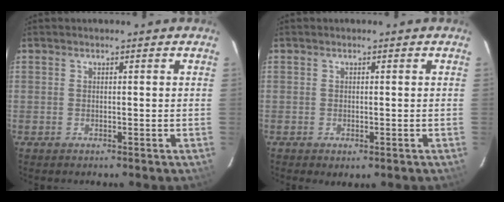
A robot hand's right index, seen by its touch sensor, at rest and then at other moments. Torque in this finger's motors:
{"motor_torque": [0.63, -0.75, 0.10, 0.00]}